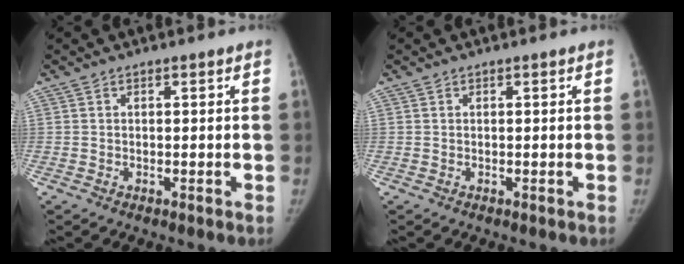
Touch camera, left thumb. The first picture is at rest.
{"total": 0.0}